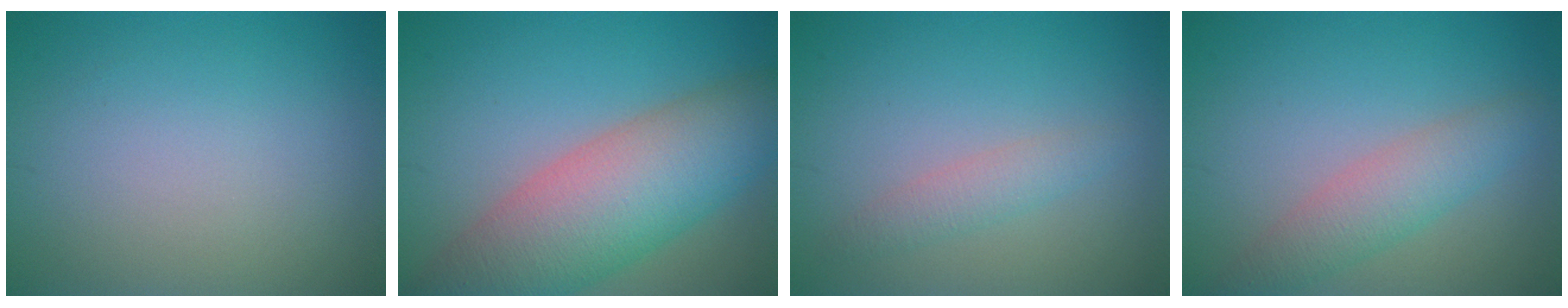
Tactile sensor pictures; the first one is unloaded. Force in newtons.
{"total": 10.3, "press": 10.2, "slide": 0.6}
{"total": 1.8, "press": 1.8, "slide": 0.0}
{"total": 3.5, "press": 3.5, "slide": 0.2}